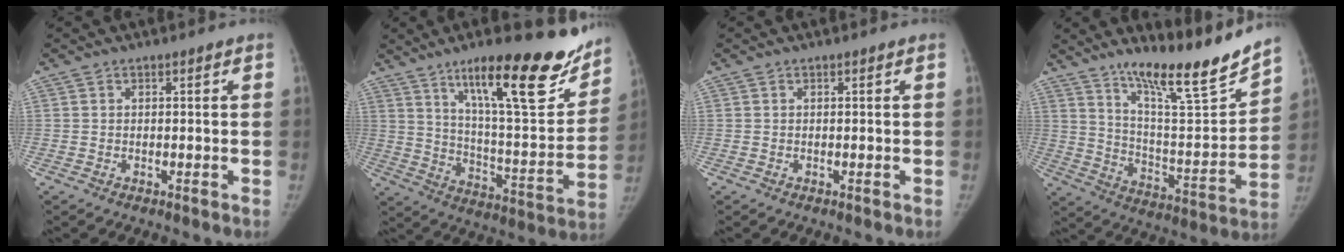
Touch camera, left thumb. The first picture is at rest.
{"total": 25.3, "force": [16.8, 6.2, 17.9], "torque": [-0.223, -0.082, 0.262]}
{"total": 0.0}
{"total": 18.7, "force": [15.0, 2.1, 11.1], "torque": [-0.138, -0.105, 0.253]}